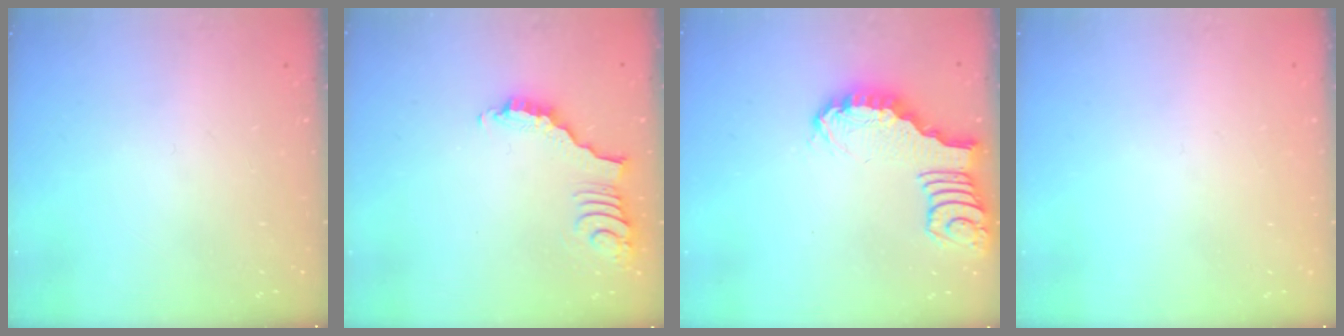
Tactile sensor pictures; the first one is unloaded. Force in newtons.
{"total": 2.5, "press": 2.5, "slide": 0.3}
{"total": 2.0, "press": 2.0, "slide": 0.1}
{"total": 0.0}